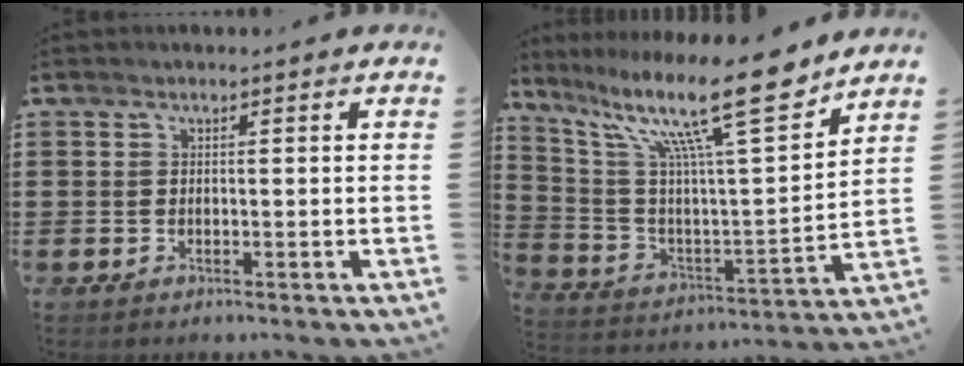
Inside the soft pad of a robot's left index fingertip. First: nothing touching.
{"total": 16.9, "force": [12.0, 2.5, 11.7], "torque": [-0.235, -0.062, 0.192]}